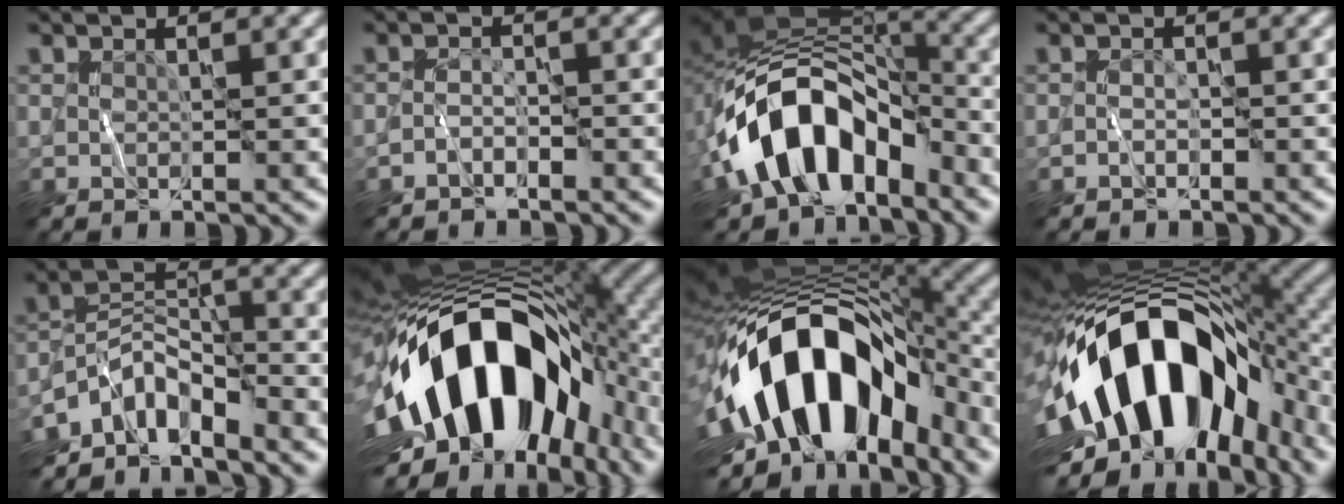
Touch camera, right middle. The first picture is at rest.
{"total": 1.2, "force": [-1.1, 0.3, 0.4], "torque": [-0.006, 0.009, -0.024]}
{"total": 11.8, "force": [-5.1, 7.5, 7.6], "torque": [-0.119, 0.005, -0.092]}
{"total": 0.6, "force": [-0.5, 0.2, 0.1], "torque": [0.000, 0.005, -0.012]}
{"total": 5.9, "force": [-4.5, 2.6, 2.9], "torque": [-0.030, 0.001, -0.095]}
{"total": 19.1, "force": [-3.4, 10.5, 15.6], "torque": [-0.279, -0.004, -0.055]}
{"total": 15.7, "force": [-4.2, 9.1, 12.1], "torque": [-0.199, 0.009, -0.072]}
{"total": 17.7, "force": [-3.4, 9.7, 14.4], "torque": [-0.250, 0.004, -0.054]}